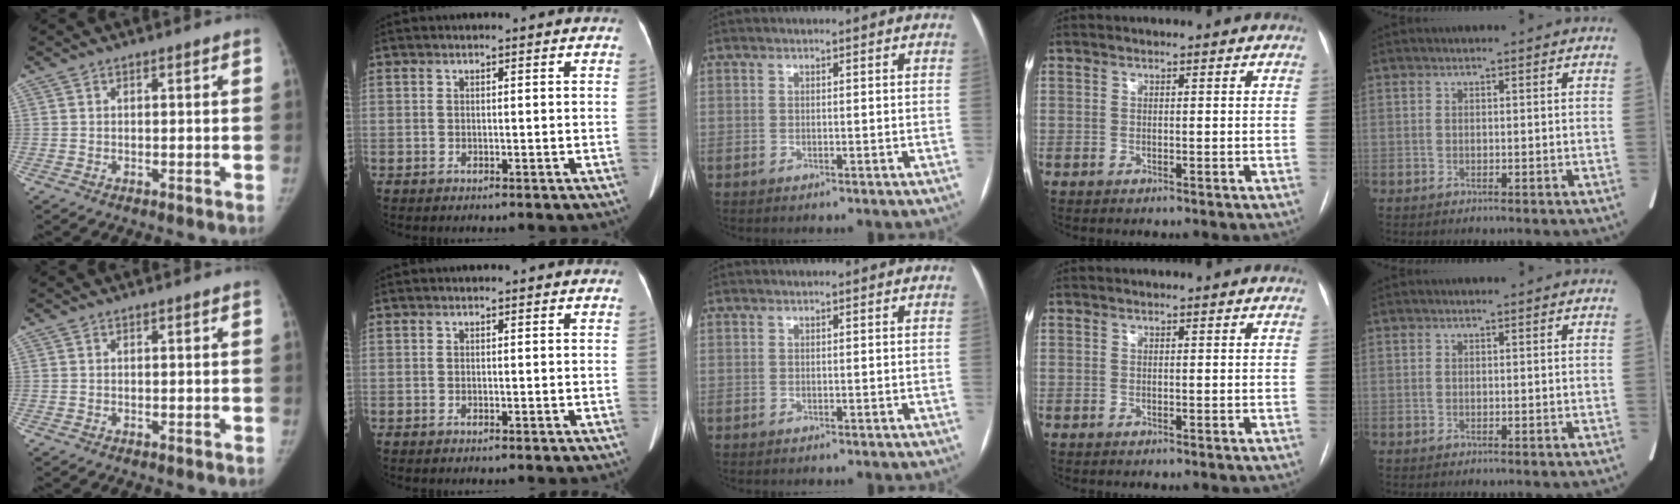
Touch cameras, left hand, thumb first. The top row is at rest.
{}